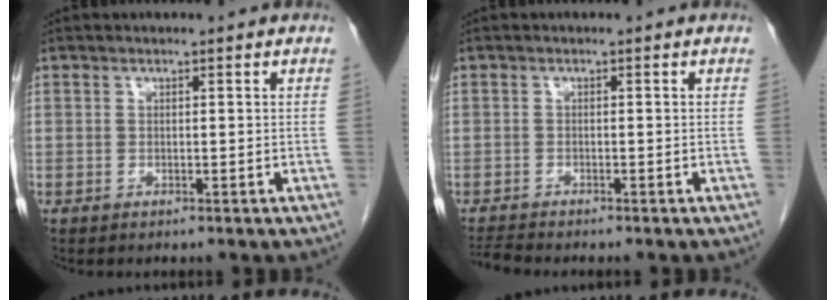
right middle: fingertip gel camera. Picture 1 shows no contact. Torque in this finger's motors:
{"motor_torque": [0.04, -0.03, 0.00, -0.01]}